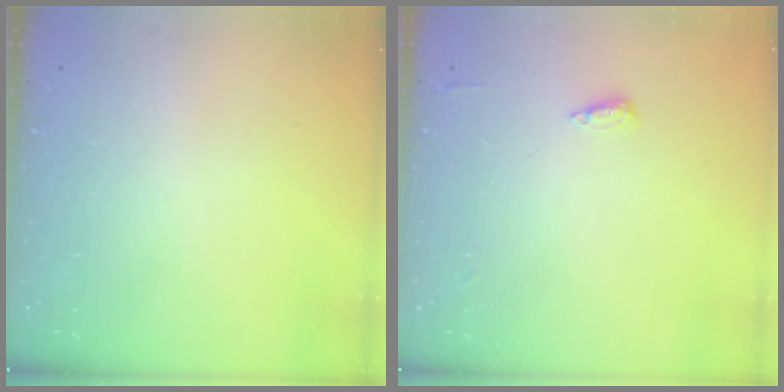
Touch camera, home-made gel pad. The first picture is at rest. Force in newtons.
{"total": 4.5, "press": 4.4, "slide": 1.0}